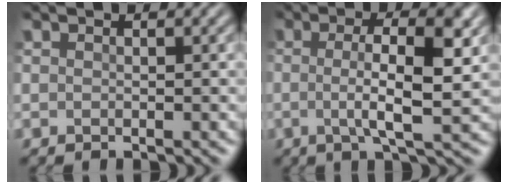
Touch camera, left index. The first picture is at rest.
{"total": 6.9, "force": [0.0, 1.8, 6.7], "torque": [-0.104, 0.003, -0.008]}